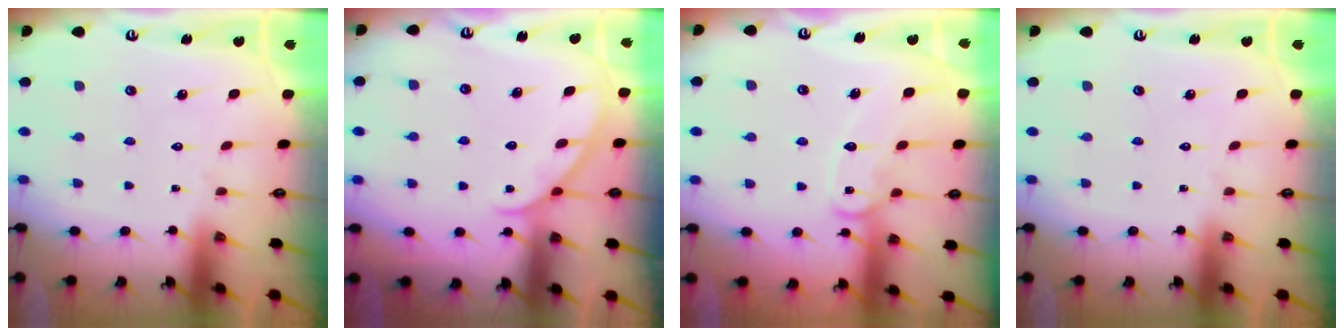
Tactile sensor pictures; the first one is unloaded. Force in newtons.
{"total": 4.7, "press": 4.7, "slide": 0.4}
{"total": 12.1, "press": 12.0, "slide": 1.2}
{"total": 0.0}